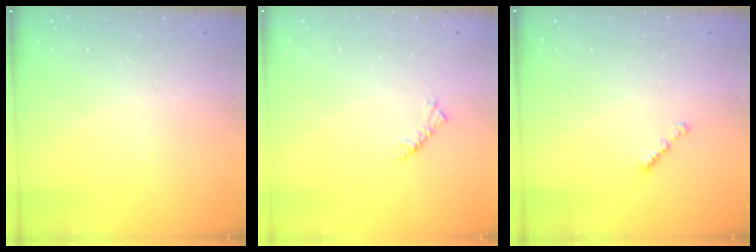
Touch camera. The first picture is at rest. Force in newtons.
{"total": 2.5, "press": 2.4, "slide": 0.7}
{"total": 1.1, "press": 1.0, "slide": 0.4}